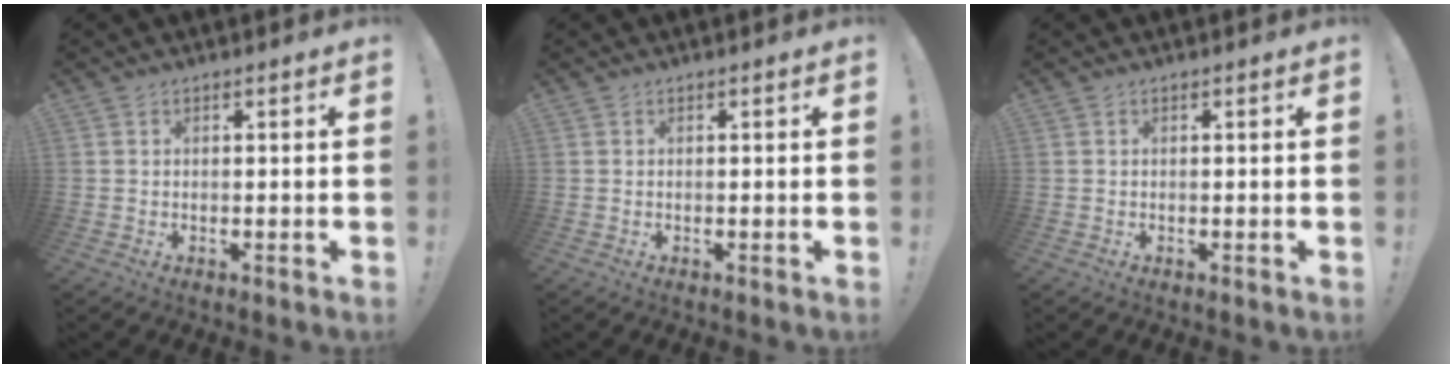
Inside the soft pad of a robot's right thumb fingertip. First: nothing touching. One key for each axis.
{"total": 0.0}
{"total": 0.0}